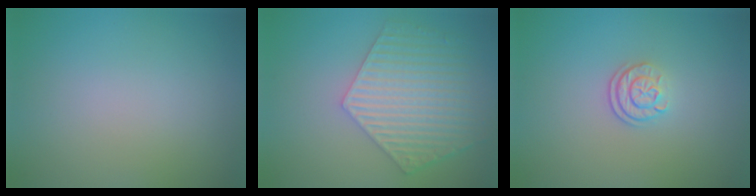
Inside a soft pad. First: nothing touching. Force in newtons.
{"total": 6.5, "press": 5.0, "slide": 4.2}
{"total": 2.2, "press": 1.7, "slide": 1.4}